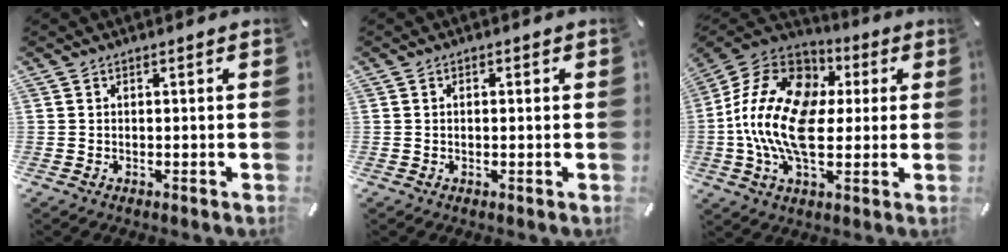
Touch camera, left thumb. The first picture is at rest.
{"total": 0.9, "force": [-0.1, 0.5, 0.7], "torque": [-0.013, 0.001, -0.002]}
{"total": 18.1, "force": [-1.1, 12.1, 13.4], "torque": [-0.273, 0.012, -0.022]}